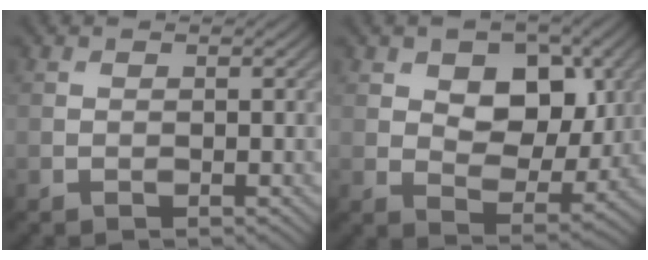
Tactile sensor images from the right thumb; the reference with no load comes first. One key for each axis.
{"total": 8.5, "fx": 2.7, "fy": 5.6, "fz": 5.8, "tx": -0.095, "ty": -0.006, "tz": 0.041}